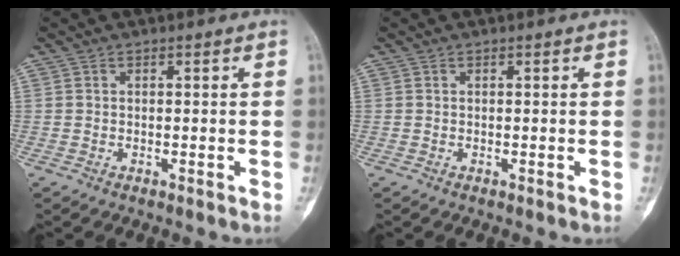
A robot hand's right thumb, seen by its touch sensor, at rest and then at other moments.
{"total": 0.0}